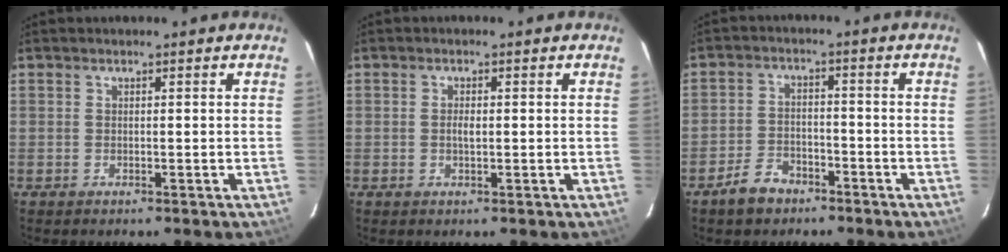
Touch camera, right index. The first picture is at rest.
{"total": 1.6, "force": [-0.1, 0.6, 1.4], "torque": [-0.026, 0.001, -0.002]}
{"total": 6.0, "force": [-4.3, 3.6, 2.1], "torque": [-0.059, 0.015, -0.070]}